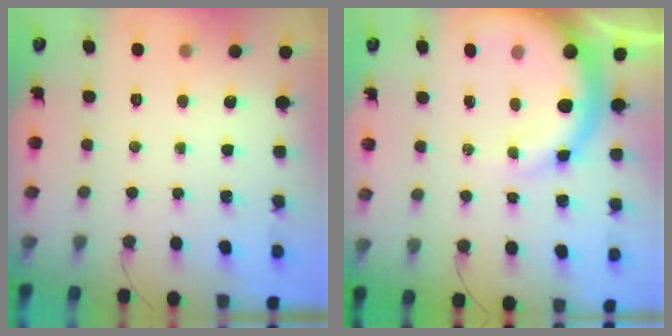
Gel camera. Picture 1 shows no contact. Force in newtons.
{"total": 14.5, "press": 14.2, "slide": 2.9}